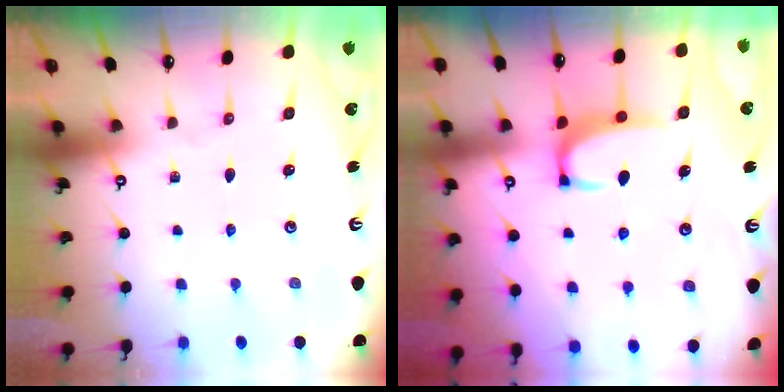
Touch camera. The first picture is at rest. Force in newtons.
{"total": 2.3, "press": 2.2, "slide": 0.6}